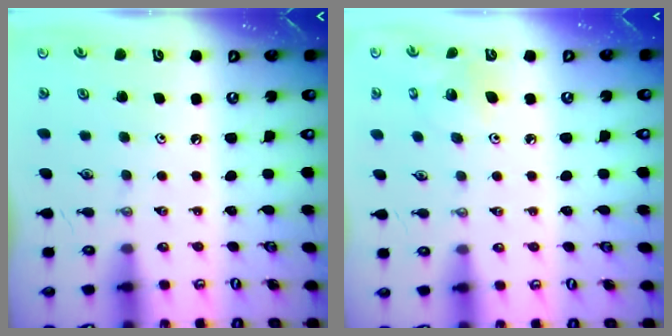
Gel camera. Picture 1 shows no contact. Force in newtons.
{"total": 4.2, "press": 4.2, "slide": 0.3}